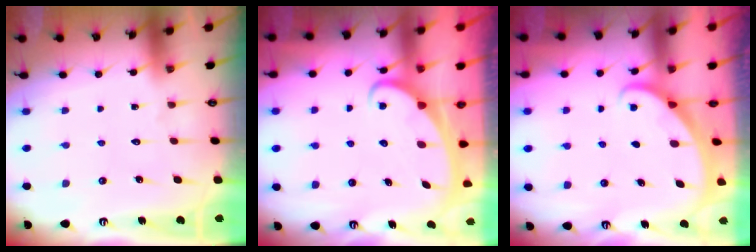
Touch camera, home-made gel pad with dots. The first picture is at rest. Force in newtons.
{"total": 2.6, "press": 2.6, "slide": 0.3}
{"total": 1.3, "press": 1.3, "slide": 0.0}